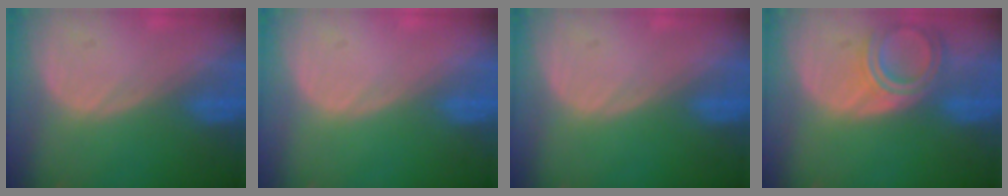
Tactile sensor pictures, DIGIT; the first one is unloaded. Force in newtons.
{"total": 0.0}
{"total": 0.0}
{"total": 6.5, "press": 5.9, "slide": 2.8}